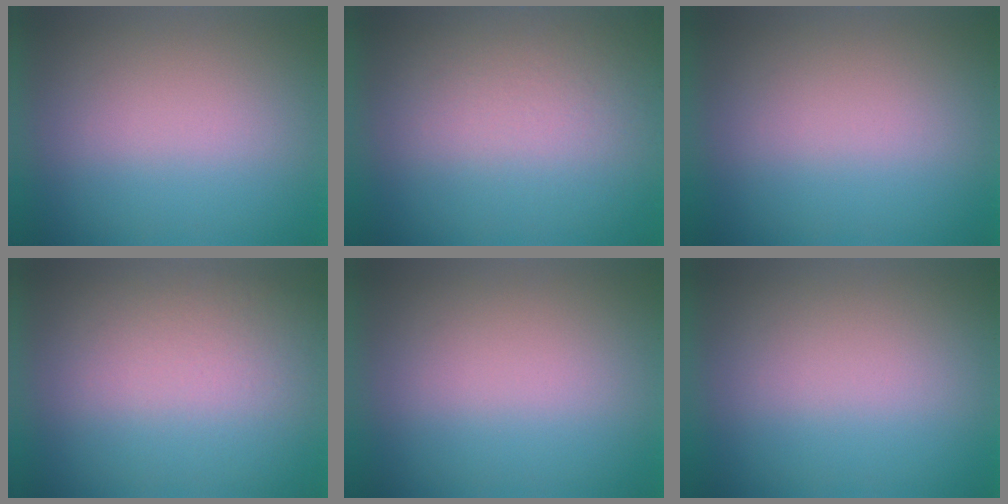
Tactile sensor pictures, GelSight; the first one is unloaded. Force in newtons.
{"total": 3.4}
{"total": 0.0}
{"total": 1.4}
{"total": 0.0}
{"total": 0.0}